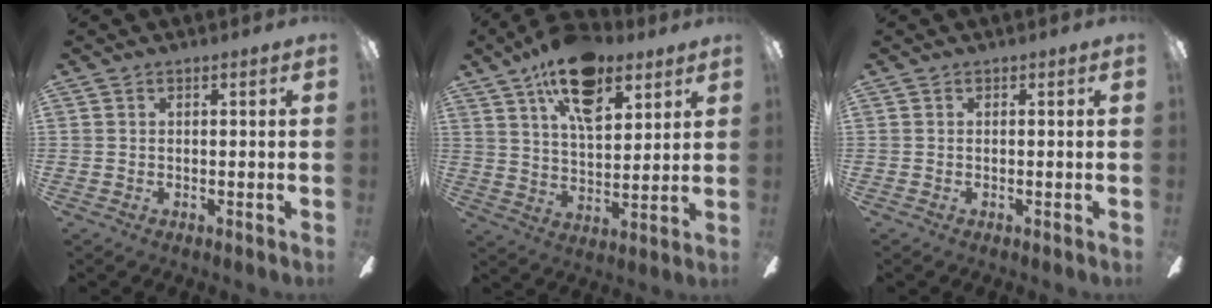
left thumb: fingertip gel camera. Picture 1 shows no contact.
{"total": 16.7, "force": [10.3, 8.2, 10.3], "torque": [-0.163, -0.037, 0.177]}
{"total": 0.0}